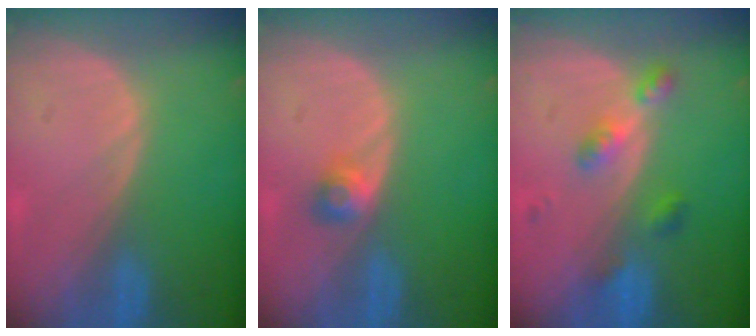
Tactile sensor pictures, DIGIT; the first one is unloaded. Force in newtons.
{"total": 2.5, "press": 2.2, "slide": 1.2}
{"total": 4.7, "press": 4.2, "slide": 2.0}